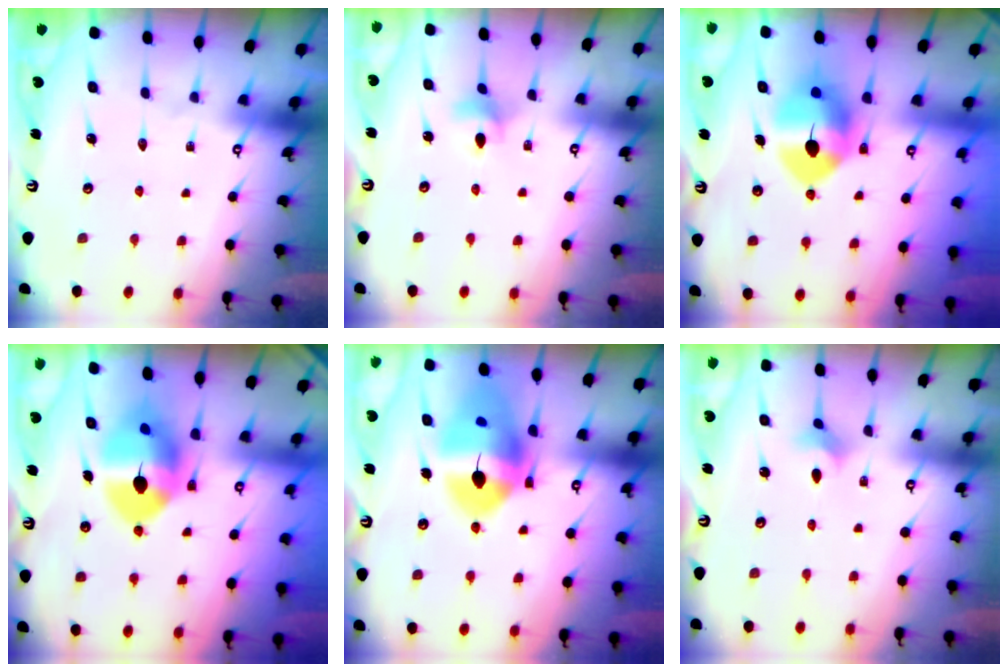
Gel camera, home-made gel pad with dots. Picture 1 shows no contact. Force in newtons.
{"total": 5.0, "press": 5.0, "slide": 0.5}
{"total": 10.4, "press": 10.3, "slide": 1.7}
{"total": 11.9, "press": 11.8, "slide": 1.8}
{"total": 18.1, "press": 17.9, "slide": 2.2}
{"total": 2.6, "press": 2.5, "slide": 0.7}